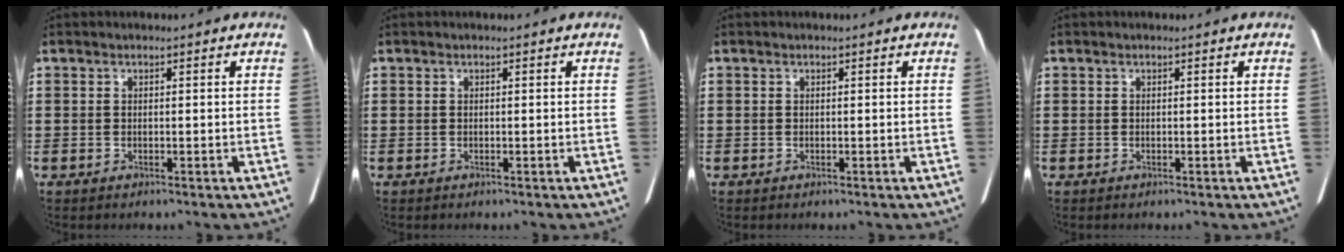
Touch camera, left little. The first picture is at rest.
{"total": 0.0}
{"total": 0.0}
{"total": 0.0}